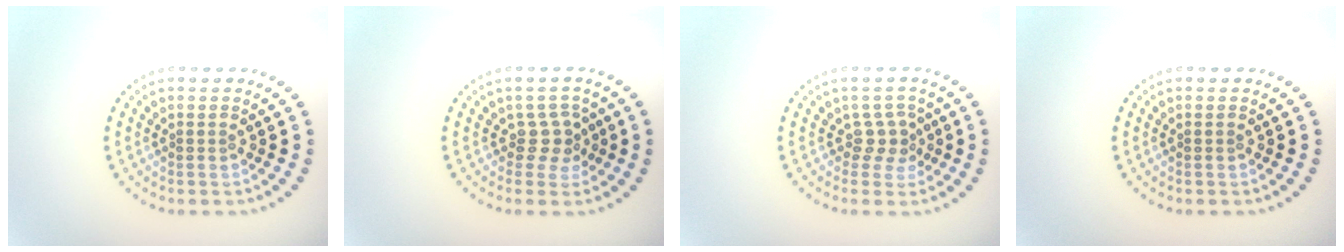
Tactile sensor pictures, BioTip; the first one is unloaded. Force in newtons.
{"total": 1.9, "press": 1.5, "slide": 1.2}
{"total": 2.0, "press": 1.3, "slide": 1.5}
{"total": 0.0}